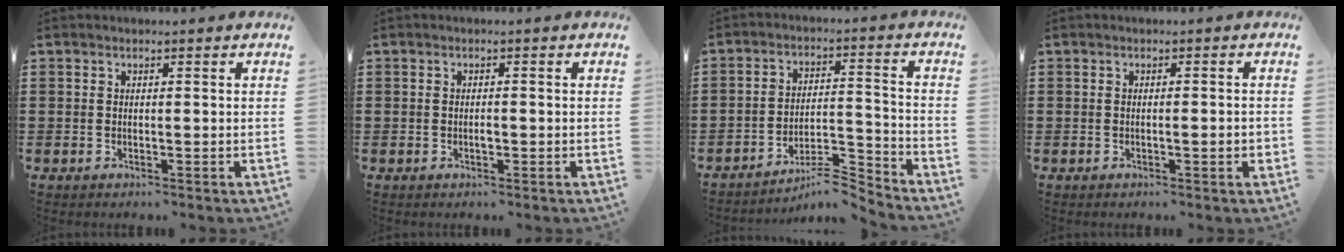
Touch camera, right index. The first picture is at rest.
{"total": 1.4, "force": [-0.3, 0.5, 1.3], "torque": [-0.024, -0.003, -0.005]}
{"total": 6.4, "force": [-5.9, 0.9, 2.4], "torque": [-0.036, 0.008, -0.112]}
{"total": 2.0, "force": [-0.5, 0.2, 1.9], "torque": [-0.031, -0.003, -0.008]}